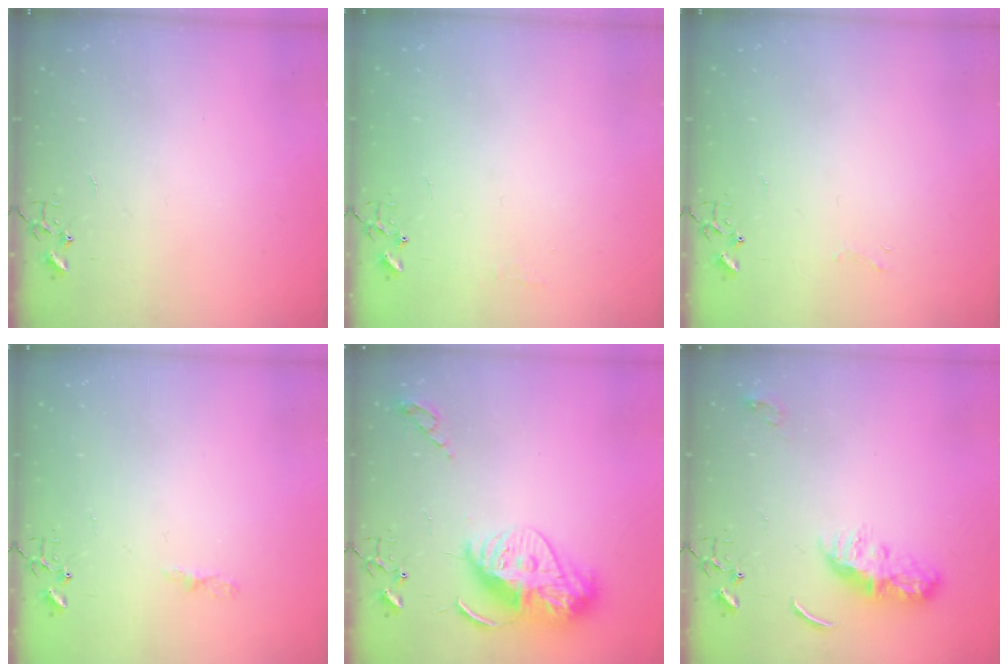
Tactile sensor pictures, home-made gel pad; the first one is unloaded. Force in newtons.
{"total": 4.6, "press": 4.6, "slide": 0.7}
{"total": 3.4, "press": 3.4, "slide": 0.3}
{"total": 3.4, "press": 3.4, "slide": 0.5}
{"total": 16.0, "press": 16.0, "slide": 0.9}
{"total": 8.9, "press": 8.9, "slide": 0.1}